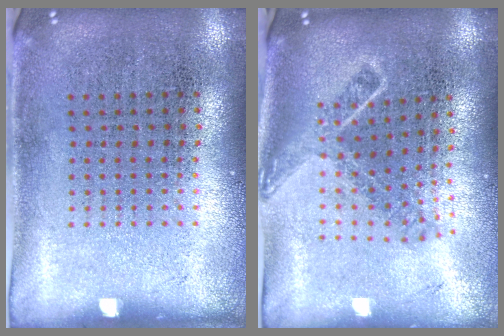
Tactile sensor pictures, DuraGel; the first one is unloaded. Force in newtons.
{"total": 1.7, "press": 1.2, "slide": 1.1}